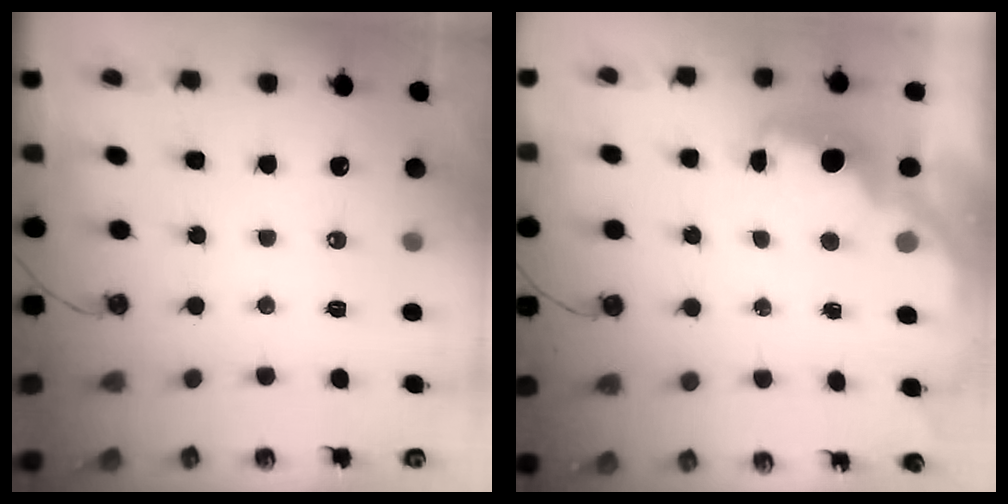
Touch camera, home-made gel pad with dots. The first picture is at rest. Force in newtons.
{"total": 2.4, "press": 2.2, "slide": 0.7}